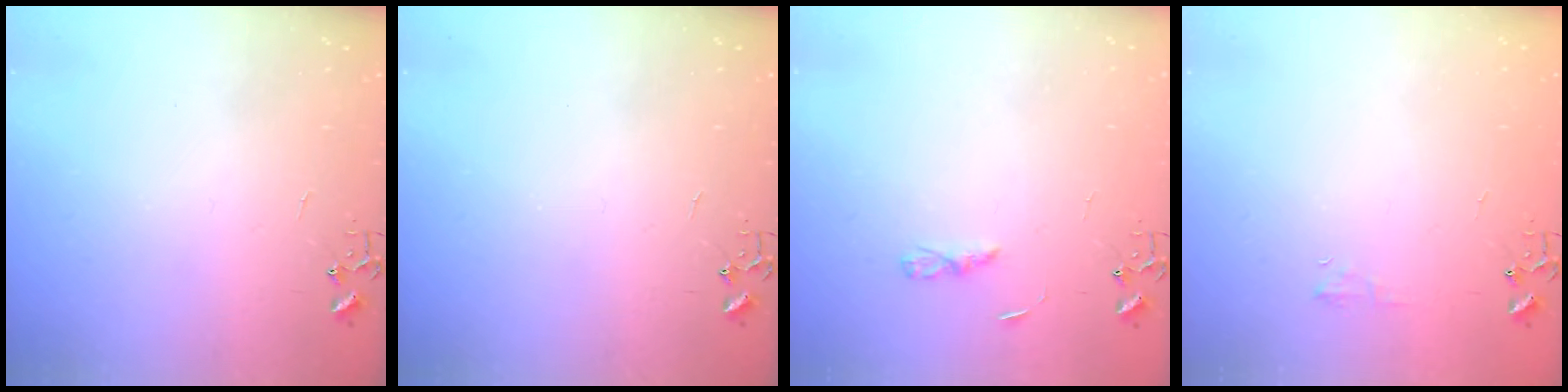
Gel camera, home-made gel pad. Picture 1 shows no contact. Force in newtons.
{"total": 0.0}
{"total": 2.9, "press": 2.9, "slide": 0.3}
{"total": 4.0, "press": 3.9, "slide": 0.5}